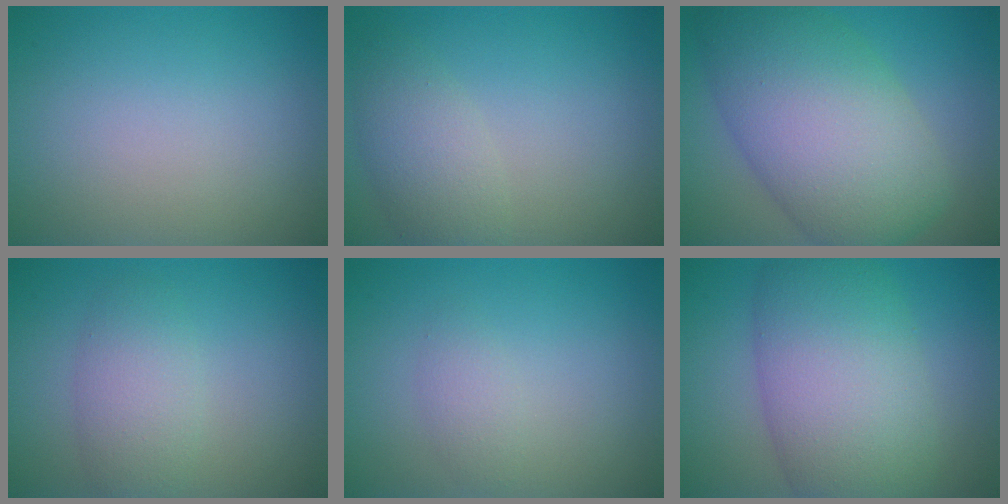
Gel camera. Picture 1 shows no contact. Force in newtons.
{"total": 3.3, "press": 3.3, "slide": 0.2}
{"total": 11.3, "press": 11.3, "slide": 0.2}
{"total": 3.3, "press": 3.2, "slide": 0.1}
{"total": 1.3, "press": 1.3, "slide": 0.1}
{"total": 10.2, "press": 10.2, "slide": 0.4}